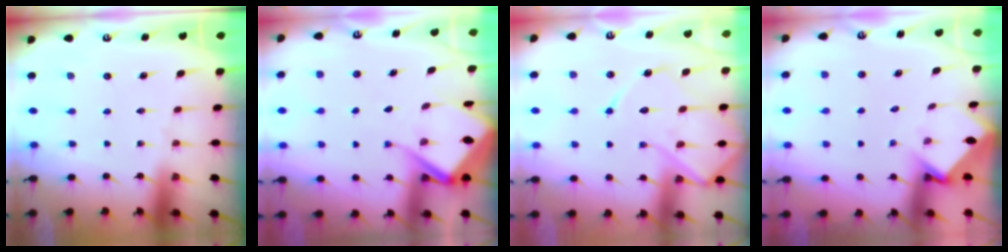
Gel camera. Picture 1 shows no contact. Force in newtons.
{"total": 8.9, "press": 8.8, "slide": 0.7}
{"total": 14.0, "press": 14.0, "slide": 1.3}
{"total": 3.6, "press": 3.5, "slide": 0.3}